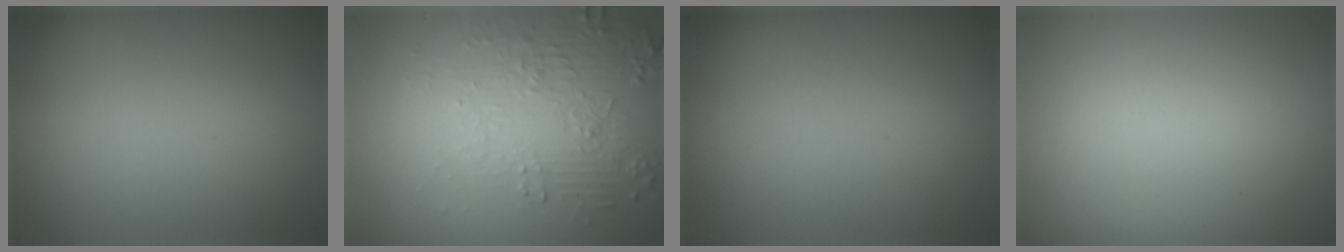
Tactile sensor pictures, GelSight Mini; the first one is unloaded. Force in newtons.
{"total": 5.8, "press": 3.8, "slide": 4.4}
{"total": 0.0}
{"total": 0.0}